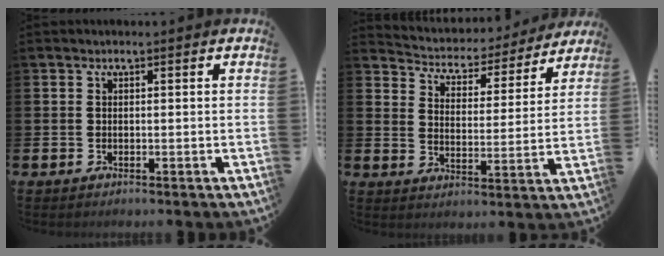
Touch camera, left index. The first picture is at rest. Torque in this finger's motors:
{"motor_torque": [1.05, -1.09, 0.22, 0.09]}